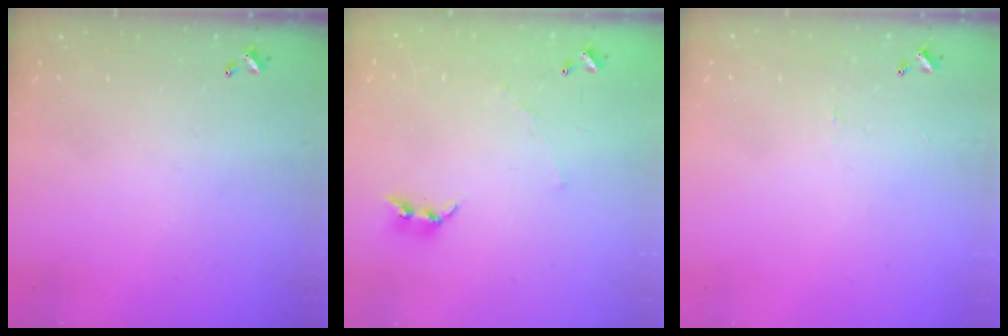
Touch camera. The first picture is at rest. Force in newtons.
{"total": 3.9, "press": 3.9, "slide": 0.2}
{"total": 0.8, "press": 0.7, "slide": 0.5}